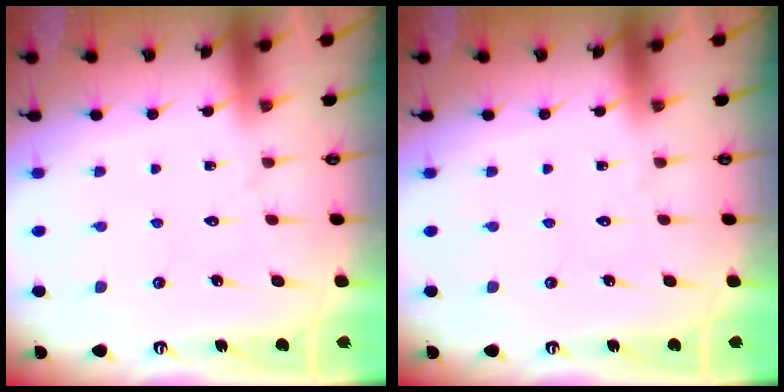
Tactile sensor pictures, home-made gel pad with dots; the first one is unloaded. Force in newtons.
{"total": 0.0}